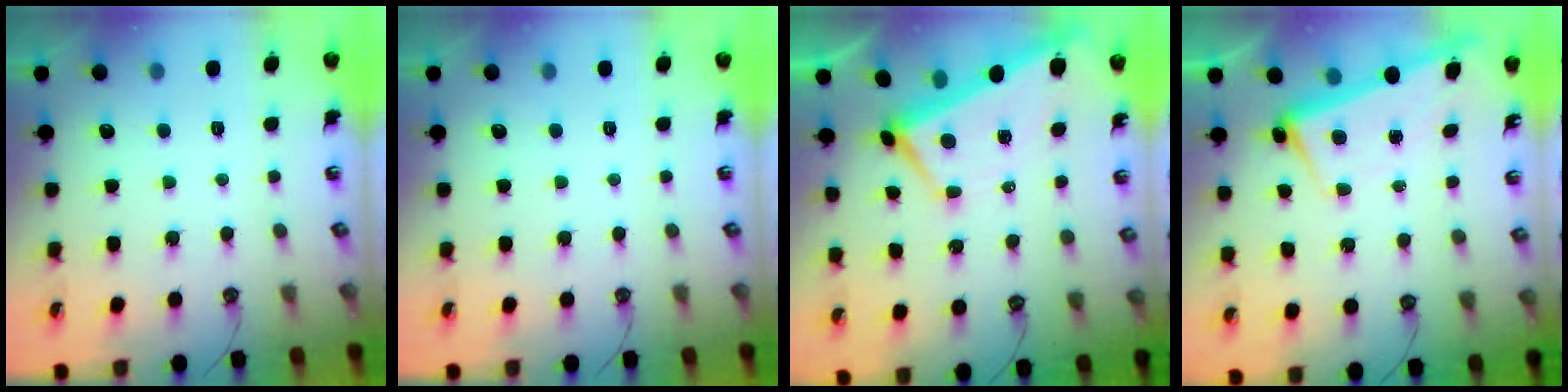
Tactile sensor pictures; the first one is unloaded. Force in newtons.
{"total": 0.0}
{"total": 0.9, "press": 0.4, "slide": 0.8}
{"total": 2.3, "press": 2.2, "slide": 0.9}